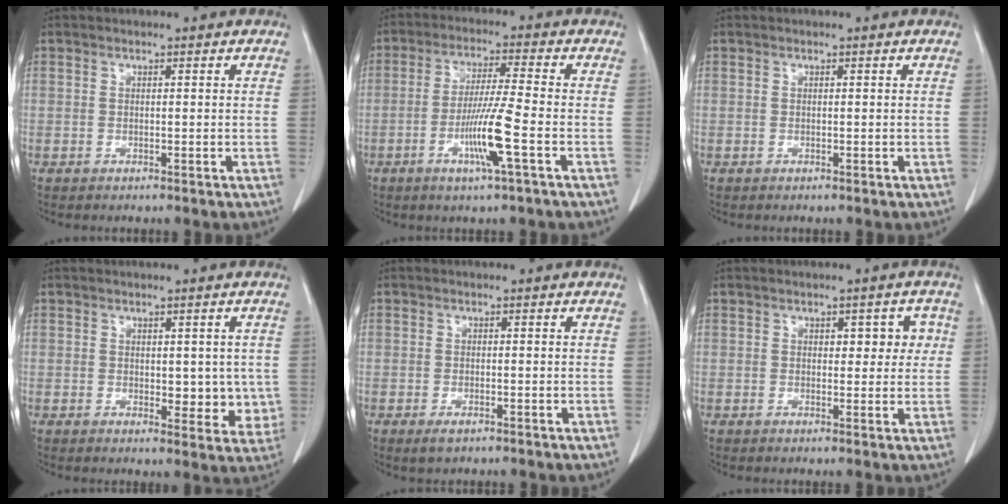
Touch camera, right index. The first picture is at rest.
{"total": 8.6, "force": [-2.9, -0.7, 8.0], "torque": [-0.154, -0.012, -0.057]}
{"total": 0.0}
{"total": 5.5, "force": [0.2, 3.3, 4.4], "torque": [-0.030, -0.008, 0.008]}
{"total": 1.4, "force": [-0.7, 0.5, 1.0], "torque": [-0.021, -0.003, -0.007]}
{"total": 3.9, "force": [1.1, 2.2, 3.0], "torque": [-0.025, 0.011, 0.015]}